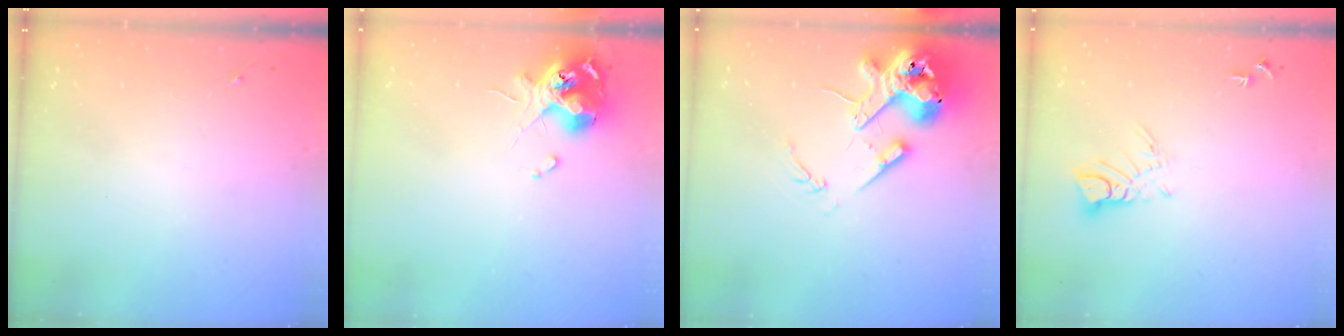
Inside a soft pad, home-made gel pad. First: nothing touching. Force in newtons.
{"total": 12.0, "press": 11.8, "slide": 1.6}
{"total": 16.3, "press": 16.0, "slide": 2.6}
{"total": 5.3, "press": 5.3, "slide": 0.3}